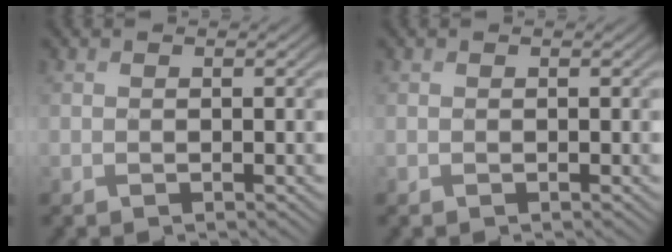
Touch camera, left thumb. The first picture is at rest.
{"total": 0.0}